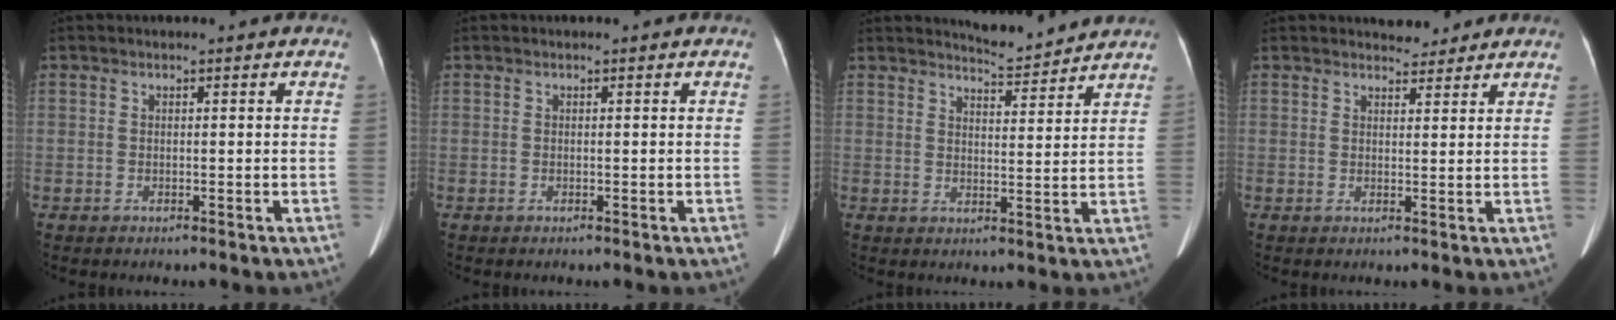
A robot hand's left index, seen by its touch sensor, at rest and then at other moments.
{"total": 0.0}
{"total": 5.3, "force": [5.3, -0.1, 0.2], "torque": [-0.014, -0.008, 0.075]}
{"total": 2.9, "force": [2.7, 0.9, 0.1], "torque": [-0.001, -0.001, 0.037]}